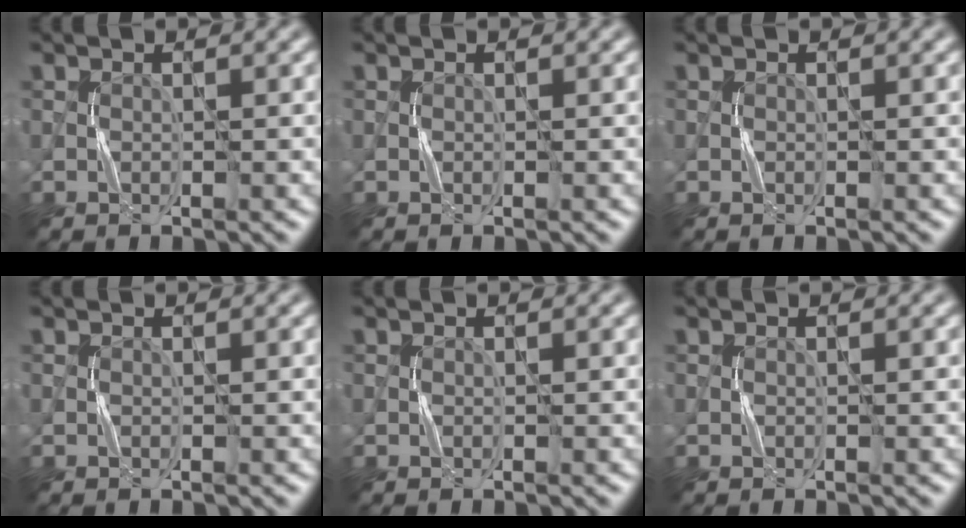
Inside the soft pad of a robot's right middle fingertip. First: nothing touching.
{"total": 0.0}
{"total": 0.0}
{"total": 0.0}
{"total": 0.0}
{"total": 0.0}